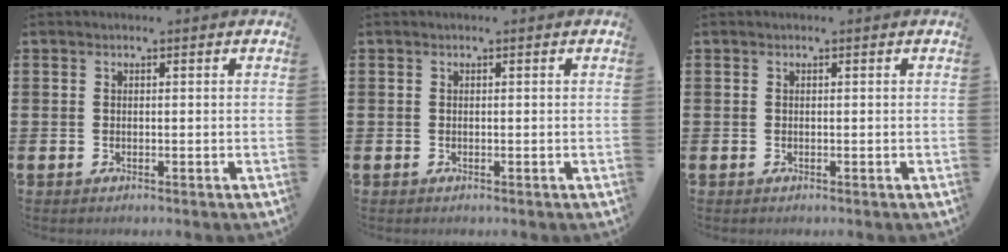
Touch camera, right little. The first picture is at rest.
{"total": 0.0}
{"total": 0.0}